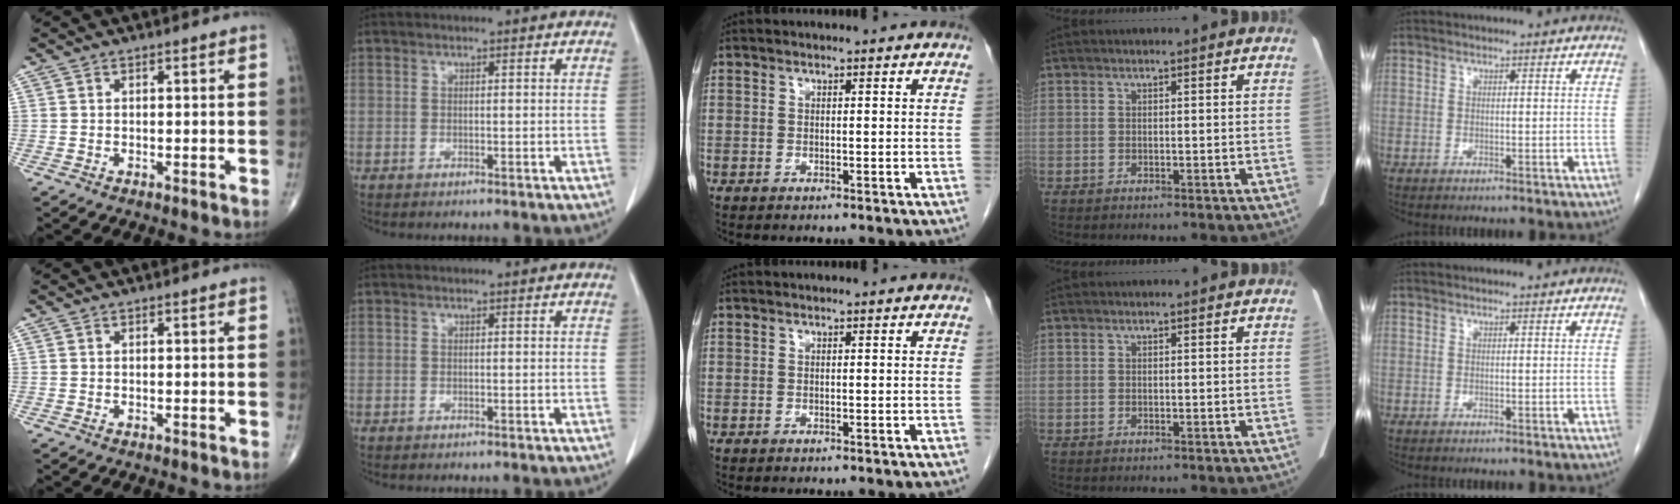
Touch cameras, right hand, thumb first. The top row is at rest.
{}